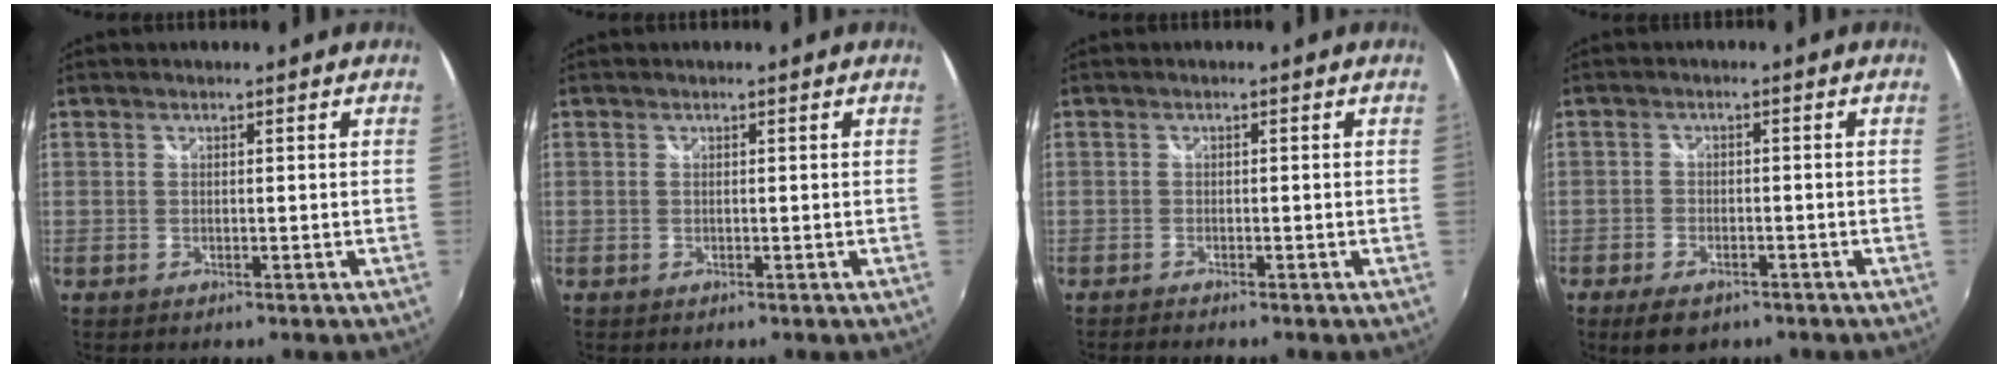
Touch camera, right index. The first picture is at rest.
{"total": 0.0}
{"total": 1.9, "force": [-1.8, 0.2, 0.6], "torque": [-0.021, -0.013, -0.035]}
{"total": 6.2, "force": [-4.3, 3.2, 3.1], "torque": [-0.080, -0.008, -0.066]}